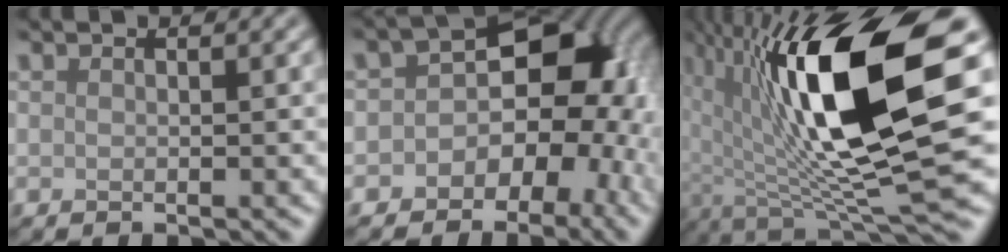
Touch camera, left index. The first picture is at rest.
{"total": 8.5, "force": [-2.0, 5.8, 5.9], "torque": [-0.043, 0.012, -0.042]}
{"total": 15.9, "force": [2.8, 5.1, 14.8], "torque": [-0.255, -0.017, 0.049]}